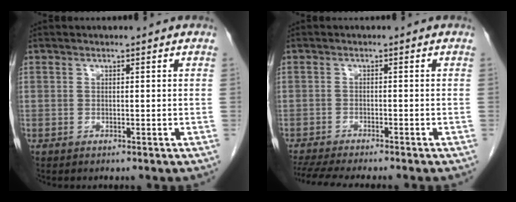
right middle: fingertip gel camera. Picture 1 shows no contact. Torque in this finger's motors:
{"motor_torque": [0.95, -0.80, 0.13, 0.06]}